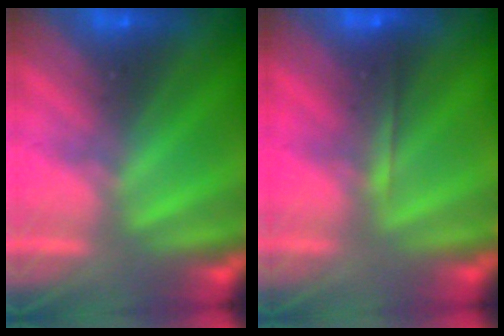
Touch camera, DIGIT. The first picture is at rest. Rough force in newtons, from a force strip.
{"total": 1.8}